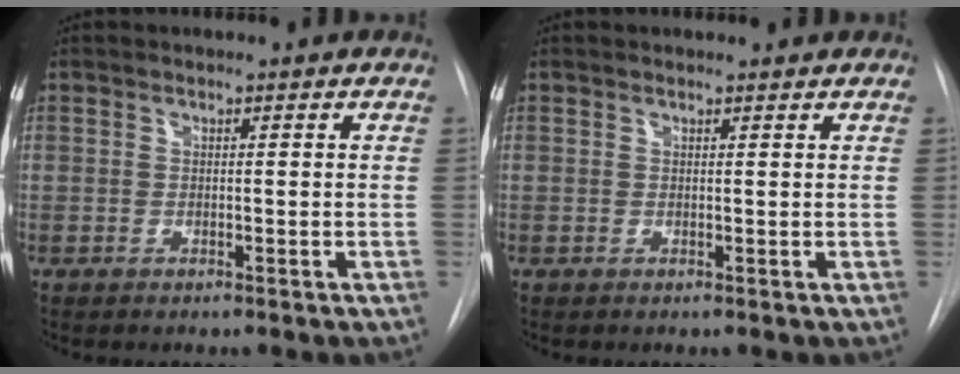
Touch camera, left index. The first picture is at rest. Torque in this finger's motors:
{"motor_torque": [0.30, -0.33, -0.21, 0.00]}